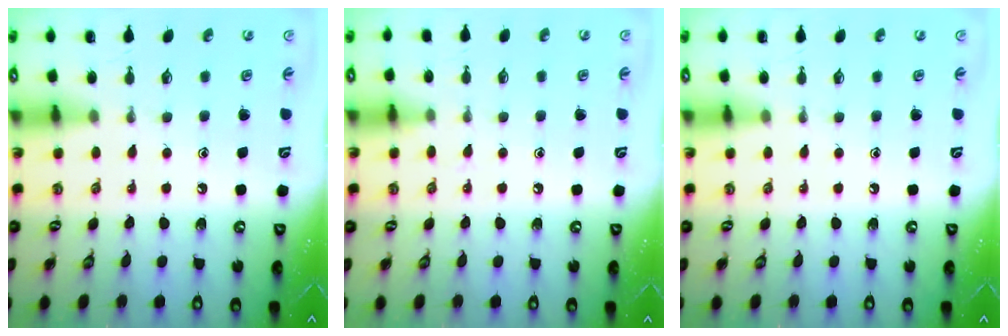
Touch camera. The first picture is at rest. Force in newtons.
{"total": 4.9, "press": 4.9, "slide": 0.7}
{"total": 0.0}